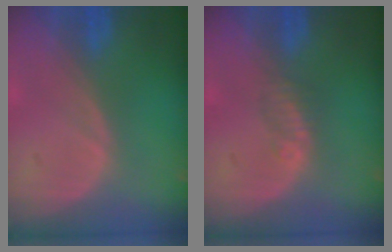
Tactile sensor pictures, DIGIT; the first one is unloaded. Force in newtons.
{"total": 1.5, "press": 1.3, "slide": 0.9}